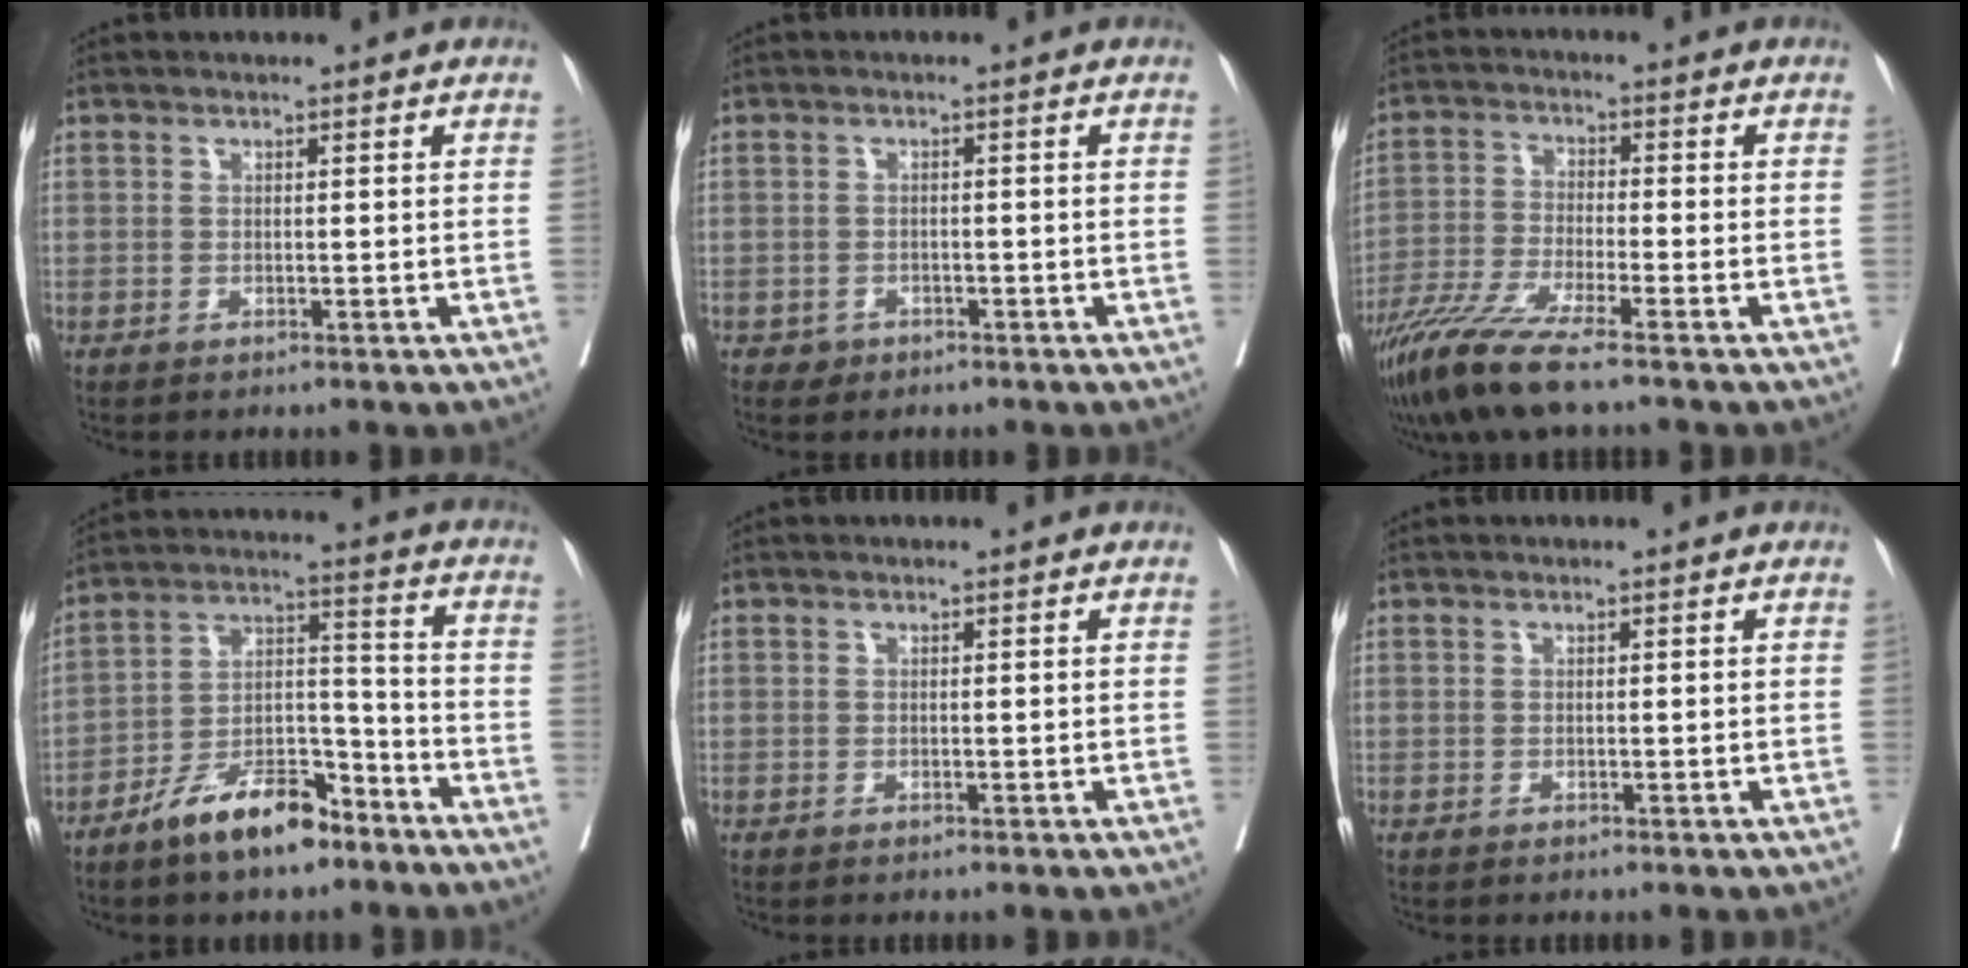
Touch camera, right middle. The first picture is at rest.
{"total": 1.7, "force": [-1.1, 1.3, 0.1], "torque": [0.000, 0.007, -0.015]}
{"total": 9.5, "force": [-7.1, -0.1, 6.3], "torque": [-0.127, -0.033, -0.137]}
{"total": 11.5, "force": [-8.4, 3.9, 6.7], "torque": [-0.121, 0.011, -0.154]}
{"total": 0.0}
{"total": 0.0}